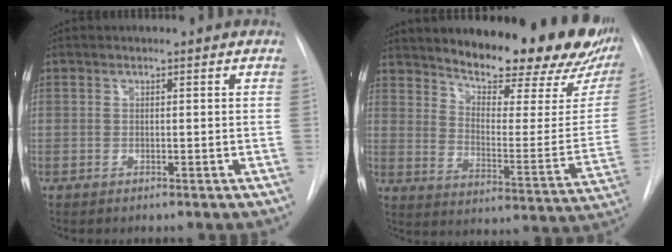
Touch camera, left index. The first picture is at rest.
{"total": 23.6, "force": [19.4, 5.1, 12.3], "torque": [-0.179, -0.071, 0.246]}